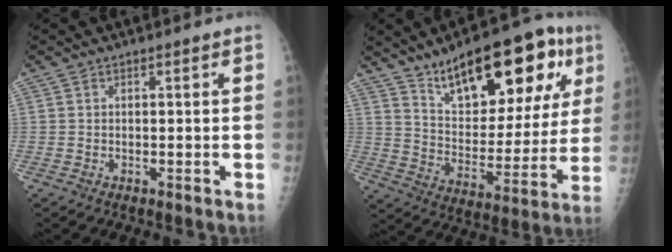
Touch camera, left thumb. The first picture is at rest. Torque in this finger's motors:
{"motor_torque": [0.04, 0.52, 1.07, -0.81, 0.25]}